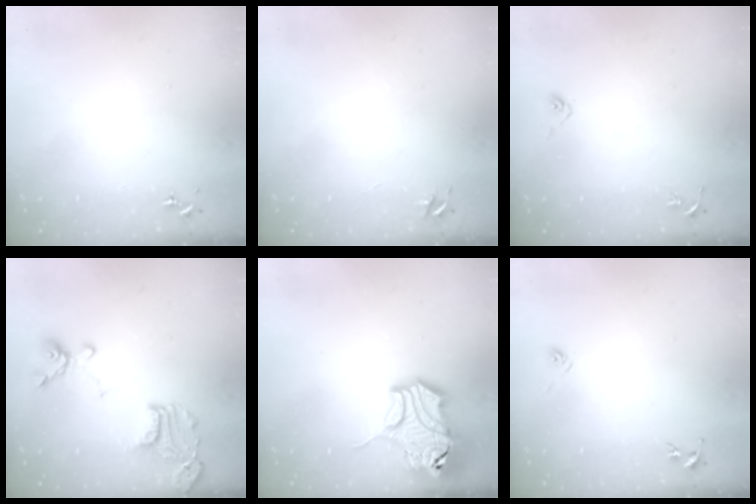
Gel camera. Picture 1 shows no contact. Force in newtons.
{"total": 3.5, "press": 3.5, "slide": 0.4}
{"total": 3.6, "press": 3.3, "slide": 1.4}
{"total": 17.9, "press": 17.8, "slide": 1.9}
{"total": 16.0, "press": 15.8, "slide": 2.5}
{"total": 3.1, "press": 2.7, "slide": 1.4}